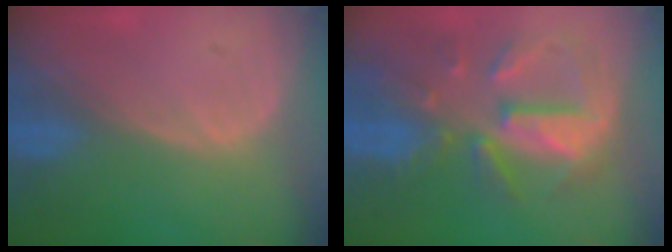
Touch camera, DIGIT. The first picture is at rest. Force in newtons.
{"total": 10.3, "press": 9.2, "slide": 4.5}